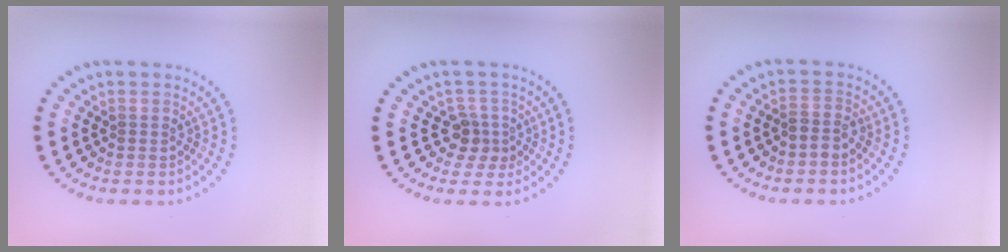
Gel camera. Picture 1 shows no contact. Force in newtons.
{"total": 2.4, "press": 1.8, "slide": 1.5}
{"total": 1.4, "press": 1.1, "slide": 0.8}